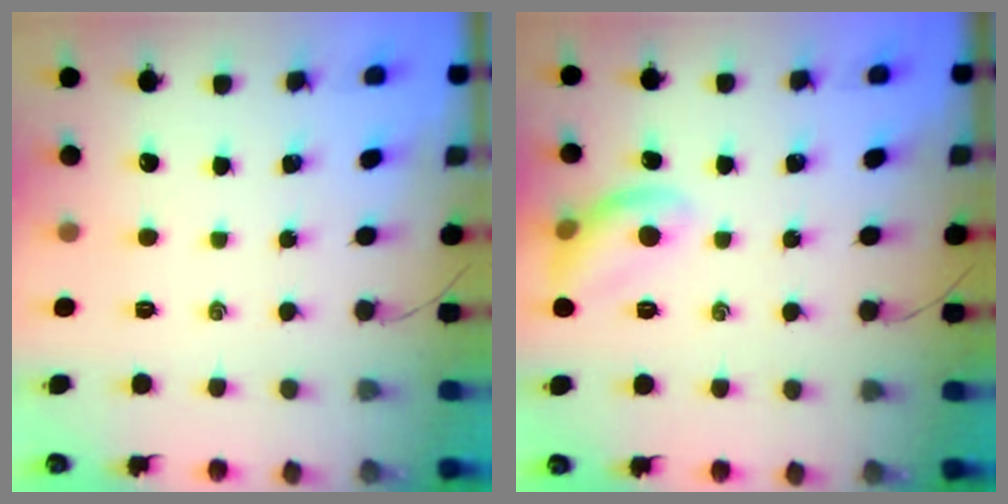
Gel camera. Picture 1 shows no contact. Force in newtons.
{"total": 9.2, "press": 9.2, "slide": 0.3}